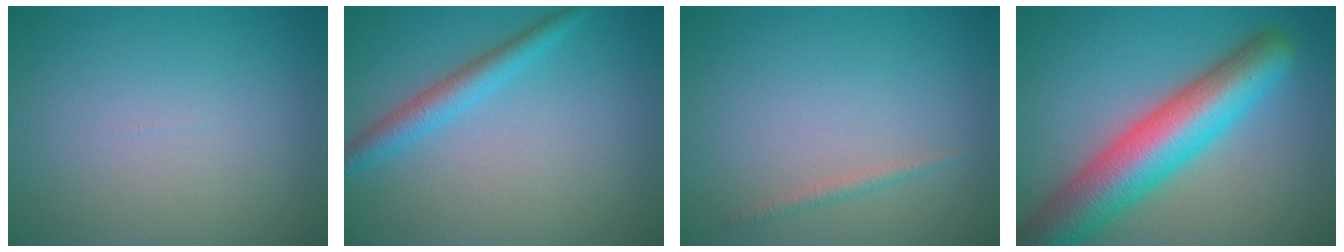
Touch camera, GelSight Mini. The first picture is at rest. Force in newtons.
{"total": 2.9, "press": 2.9, "slide": 0.1}
{"total": 0.9, "press": 0.9, "slide": 0.1}
{"total": 10.0, "press": 10.0, "slide": 0.4}